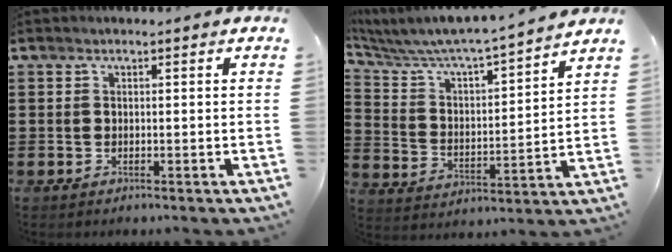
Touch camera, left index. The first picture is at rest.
{"total": 4.7, "force": [4.5, -0.1, 1.4], "torque": [-0.053, -0.043, 0.065]}